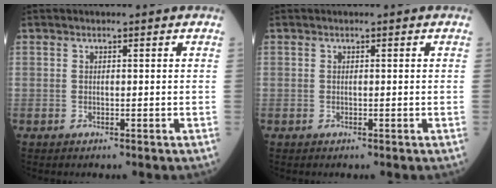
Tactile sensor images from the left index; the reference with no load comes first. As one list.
[{"total": 0.0}]